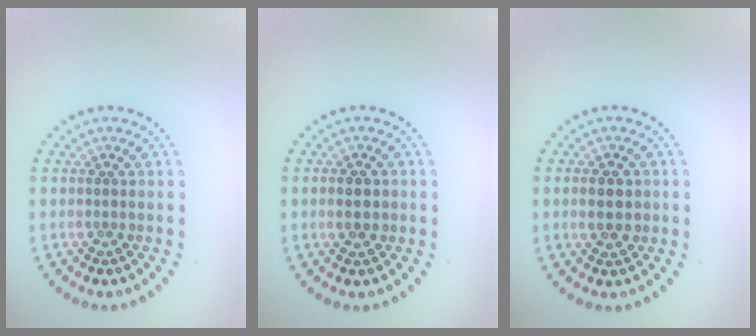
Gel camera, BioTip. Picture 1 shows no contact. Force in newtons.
{"total": 2.4, "press": 2.4, "slide": 0.2}
{"total": 2.4, "press": 2.4, "slide": 0.2}